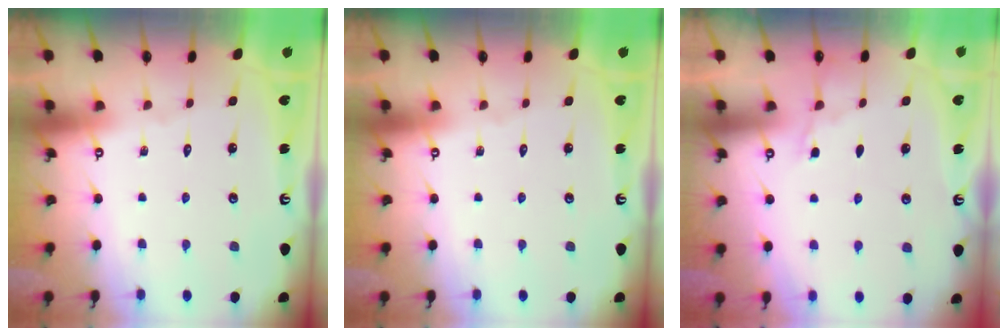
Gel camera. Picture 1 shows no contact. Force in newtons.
{"total": 0.0}
{"total": 2.9, "press": 2.9, "slide": 0.4}